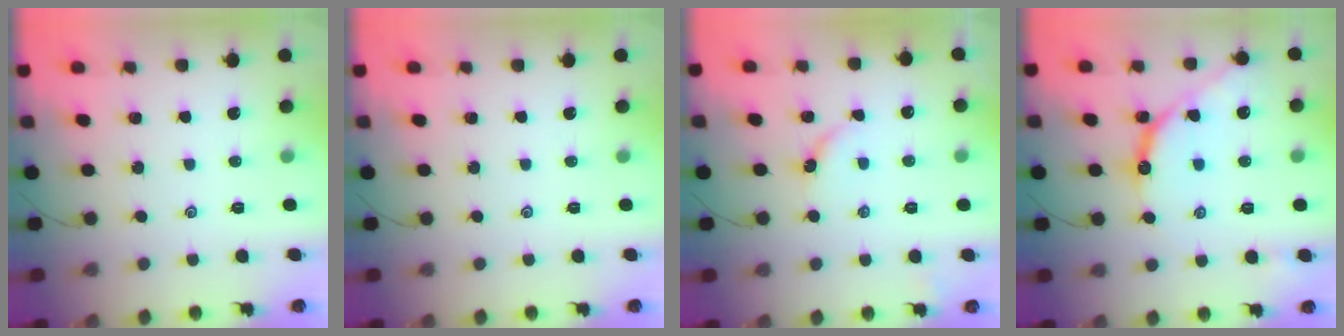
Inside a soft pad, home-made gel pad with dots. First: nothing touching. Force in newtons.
{"total": 0.0}
{"total": 4.8, "press": 4.7, "slide": 0.6}
{"total": 11.3, "press": 11.3, "slide": 0.9}